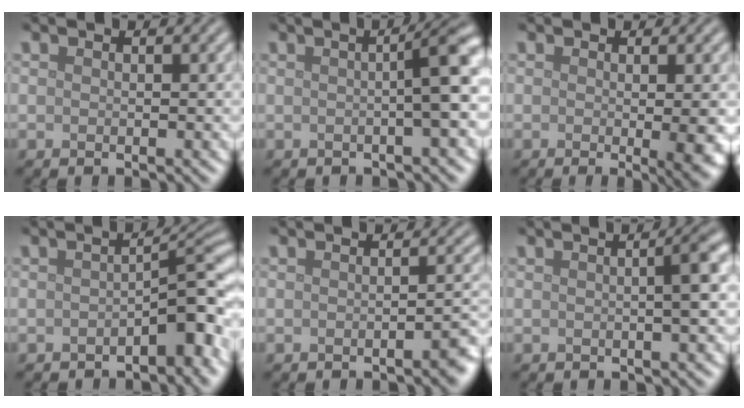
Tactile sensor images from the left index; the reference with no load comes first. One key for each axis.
{"total": 4.6, "fx": 0.1, "fy": 0.8, "fz": 4.5, "tx": -0.054, "ty": 0.012, "tz": -0.003}
{"total": 4.5, "fx": -0.6, "fy": 1.0, "fz": 4.3, "tx": -0.055, "ty": -0.011, "tz": -0.005}
{"total": 4.9, "fx": -1.9, "fy": 1.9, "fz": 4.1, "tx": -0.045, "ty": 0.014, "tz": -0.031}
{"total": 1.9, "fx": -1.1, "fy": 0.4, "fz": 1.5, "tx": -0.017, "ty": 0.003, "tz": -0.017}
{"total": 2.9, "fx": 0.1, "fy": 0.6, "fz": 2.8, "tx": -0.035, "ty": 0.009, "tz": -0.003}